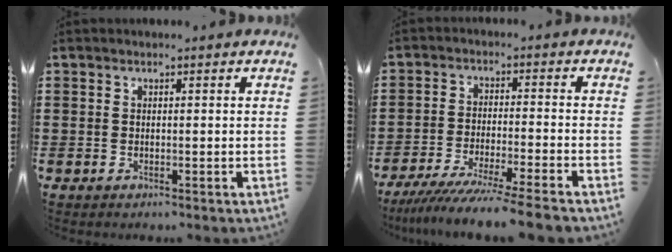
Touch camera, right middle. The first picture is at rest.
{"total": 6.9, "force": [-6.3, -0.8, 2.6], "torque": [-0.047, -0.020, -0.120]}